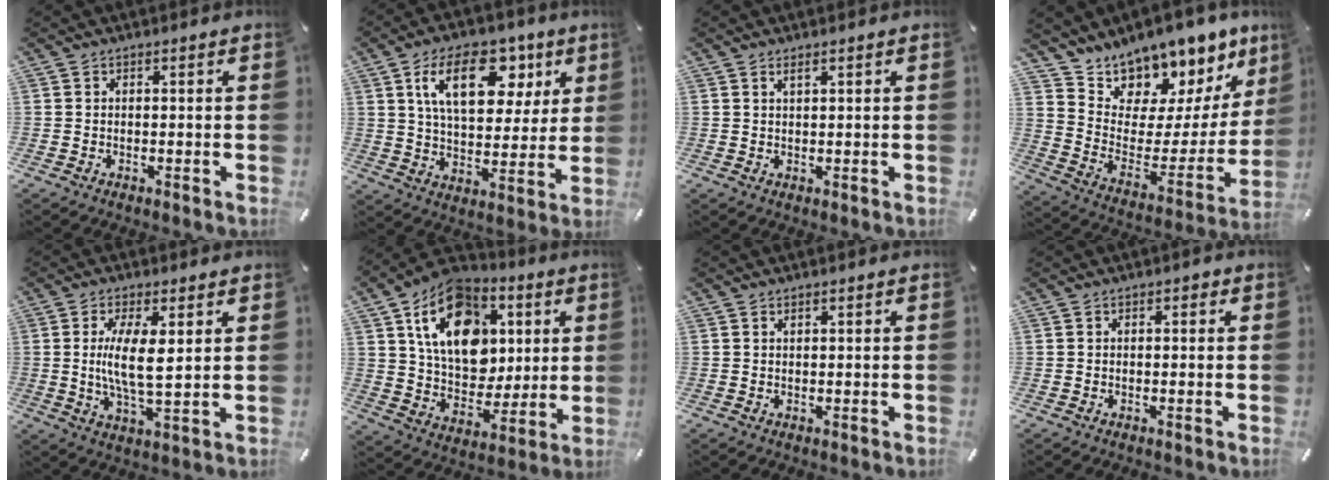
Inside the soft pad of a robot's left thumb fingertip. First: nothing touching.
{"total": 17.7, "force": [7.4, 10.1, 12.5], "torque": [-0.188, -0.005, 0.123]}
{"total": 1.3, "force": [1.0, 0.4, 0.8], "torque": [-0.017, -0.001, 0.018]}
{"total": 11.9, "force": [11.1, 3.7, -1.9], "torque": [0.022, -0.139, 0.192]}
{"total": 9.6, "force": [1.8, 3.2, 8.9], "torque": [-0.176, -0.012, 0.022]}
{"total": 18.8, "force": [6.9, 13.8, 10.9], "torque": [-0.179, -0.023, 0.128]}
{"total": 0.6, "force": [0.4, 0.4, 0.2], "torque": [-0.005, -0.001, 0.009]}
{"total": 0.7, "force": [0.1, 0.6, 0.2], "torque": [-0.003, 0.005, 0.000]}